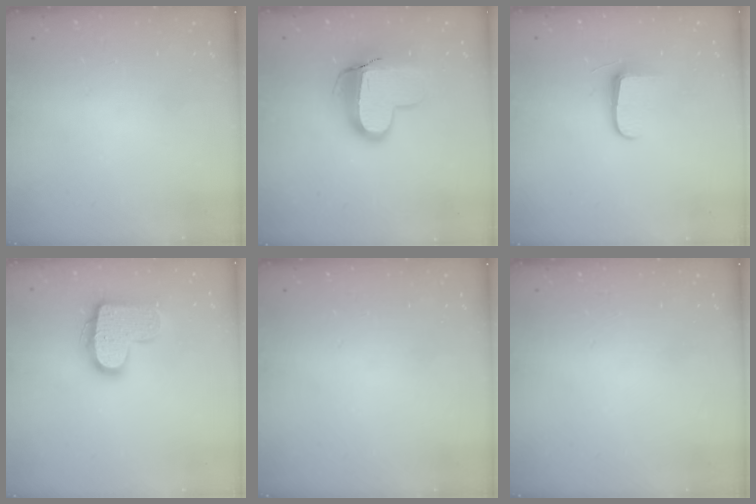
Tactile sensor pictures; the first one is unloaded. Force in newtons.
{"total": 12.3, "press": 12.2, "slide": 1.3}
{"total": 6.8, "press": 6.7, "slide": 0.9}
{"total": 14.5, "press": 14.5, "slide": 0.8}
{"total": 0.0}
{"total": 0.0}